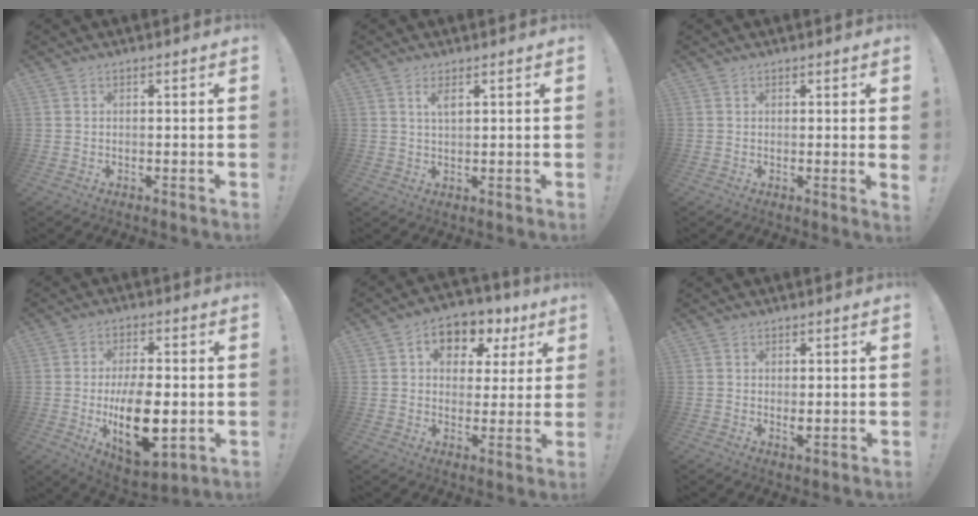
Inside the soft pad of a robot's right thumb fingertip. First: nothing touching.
{"total": 2.6, "force": [1.3, 0.7, 2.2], "torque": [-0.039, 0.000, 0.020]}
{"total": 1.4, "force": [0.6, -0.5, 1.1], "torque": [-0.010, -0.006, 0.007]}
{"total": 16.7, "force": [-2.8, 8.9, 13.9], "torque": [-0.219, -0.004, -0.038]}
{"total": 8.8, "force": [3.5, 6.8, 4.5], "torque": [-0.054, -0.020, 0.065]}
{"total": 1.6, "force": [0.5, 0.8, 1.2], "torque": [-0.015, -0.004, 0.009]}